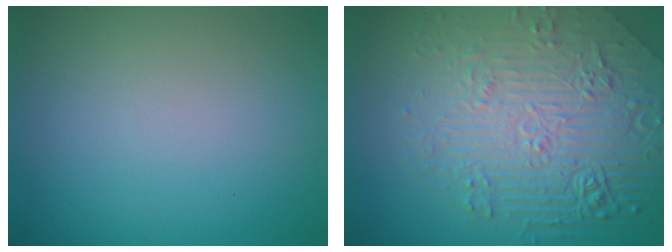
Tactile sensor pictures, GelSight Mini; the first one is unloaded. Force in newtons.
{"total": 8.9, "press": 6.1, "slide": 6.5}